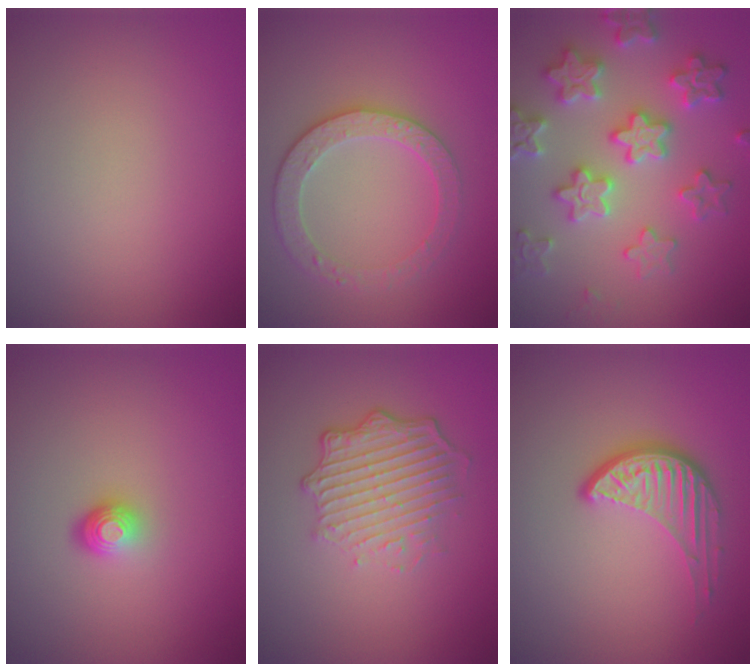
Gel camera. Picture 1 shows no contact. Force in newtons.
{"total": 3.3, "press": 3.1, "slide": 1.2}
{"total": 6.1, "press": 6.0, "slide": 1.3}
{"total": 1.8, "press": 1.2, "slide": 1.4}
{"total": 5.0, "press": 3.5, "slide": 3.5}
{"total": 4.0, "press": 2.9, "slide": 2.8}